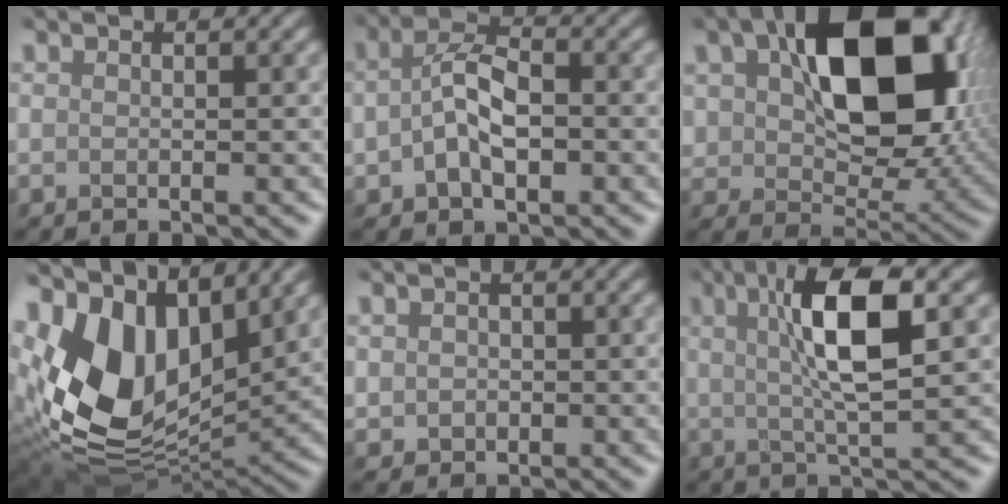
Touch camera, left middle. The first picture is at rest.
{"total": 4.4, "force": [-0.2, 2.7, 3.4], "torque": [-0.073, 0.007, -0.009]}
{"total": 14.0, "force": [4.5, 8.6, 10.2], "torque": [-0.167, 0.008, 0.084]}
{"total": 12.1, "force": [4.3, 7.6, 8.4], "torque": [-0.194, -0.001, 0.080]}
{"total": 1.1, "force": [0.4, 0.9, -0.4], "torque": [0.004, -0.003, 0.012]}
{"total": 6.6, "force": [2.4, 1.1, 6.1], "torque": [-0.103, 0.013, 0.040]}